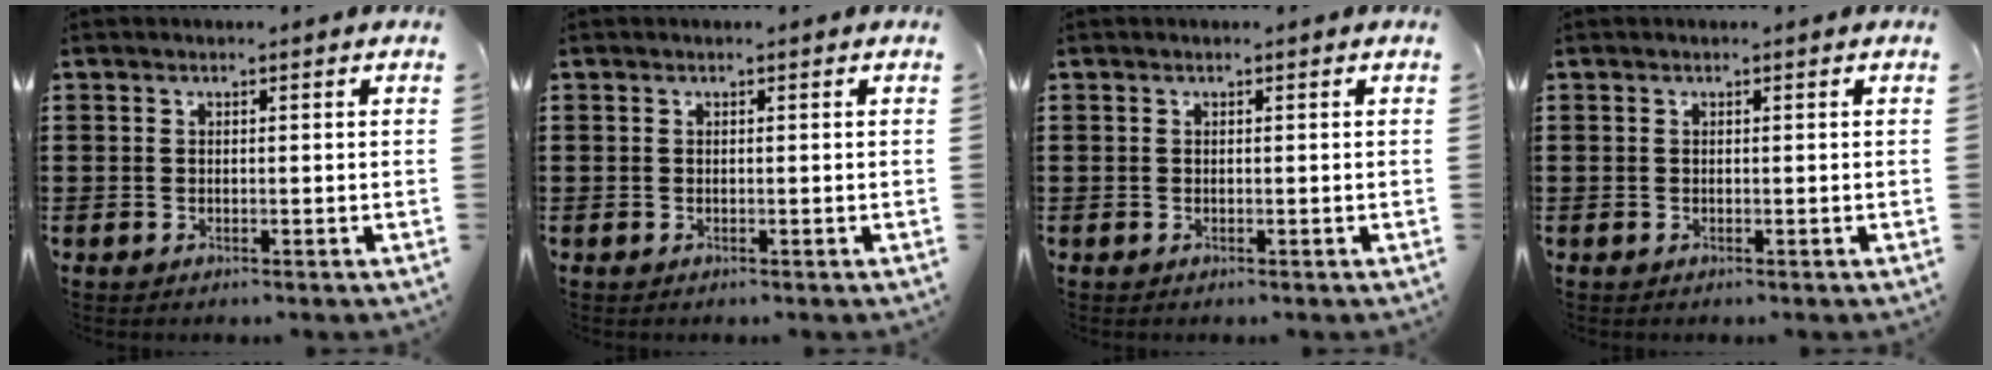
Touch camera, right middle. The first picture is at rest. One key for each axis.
{"total": 0.0}
{"total": 0.0}
{"total": 0.0}